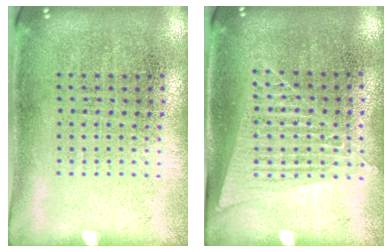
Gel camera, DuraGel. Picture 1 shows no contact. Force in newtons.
{"total": 1.1, "press": 1.0, "slide": 0.5}